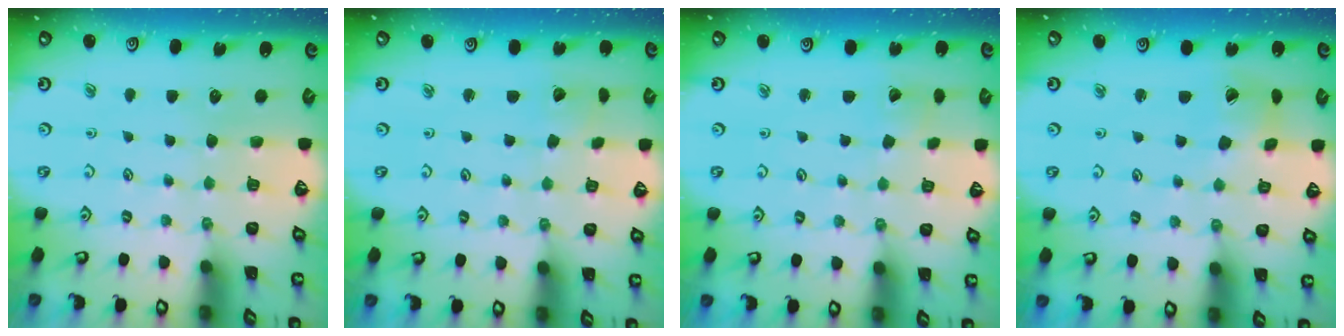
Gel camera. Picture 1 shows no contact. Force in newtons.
{"total": 2.4, "press": 2.4, "slide": 0.2}
{"total": 2.4, "press": 2.4, "slide": 0.2}
{"total": 4.3, "press": 4.3, "slide": 0.4}